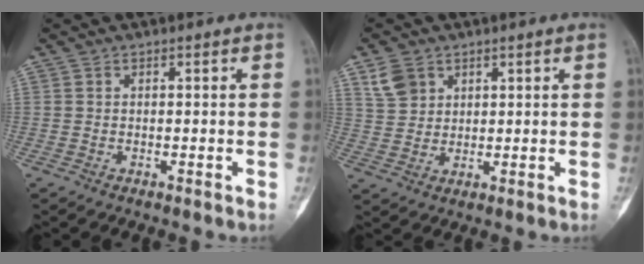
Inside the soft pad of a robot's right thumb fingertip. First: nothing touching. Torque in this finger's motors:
{"motor_torque": [0.01, 0.03, 0.04, -0.02, -0.01]}